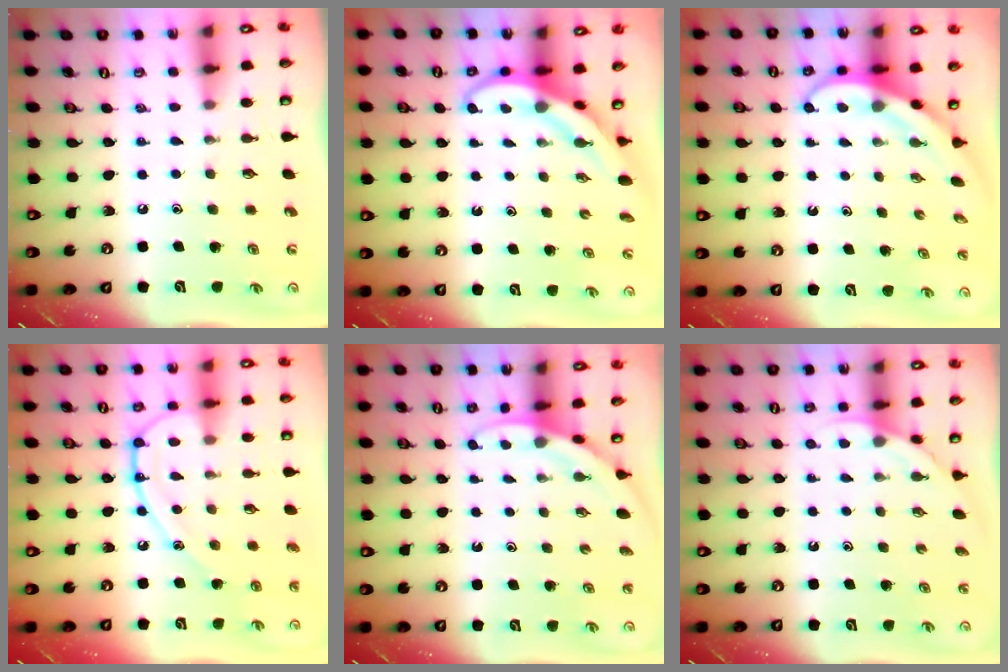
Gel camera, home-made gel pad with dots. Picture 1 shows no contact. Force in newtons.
{"total": 4.0, "press": 4.0, "slide": 0.4}
{"total": 4.0, "press": 3.9, "slide": 0.4}
{"total": 11.3, "press": 11.3, "slide": 0.5}
{"total": 4.6, "press": 4.5, "slide": 0.3}
{"total": 2.5, "press": 2.5, "slide": 0.2}